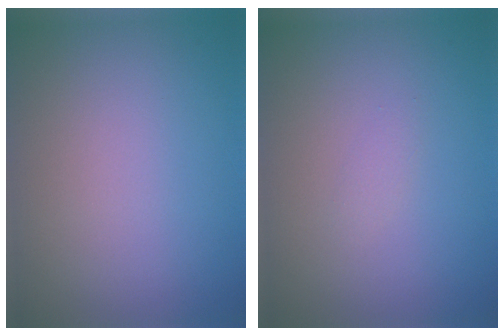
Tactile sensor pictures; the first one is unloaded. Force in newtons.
{"total": 0.7, "press": 0.6, "slide": 0.1}